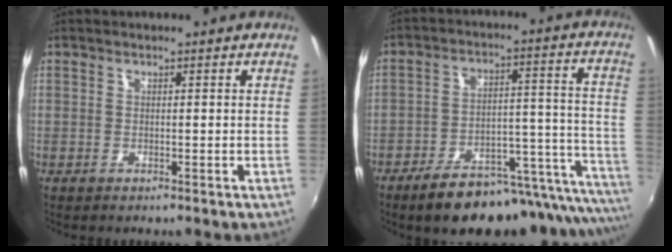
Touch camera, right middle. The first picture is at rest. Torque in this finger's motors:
{"motor_torque": [1.13, -1.01, 0.22, 0.14]}